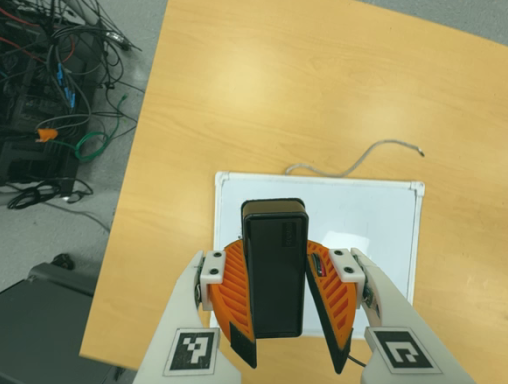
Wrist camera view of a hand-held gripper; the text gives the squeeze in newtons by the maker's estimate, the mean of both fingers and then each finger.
{"total": 7.4, "left": 8.0, "right": 6.8}